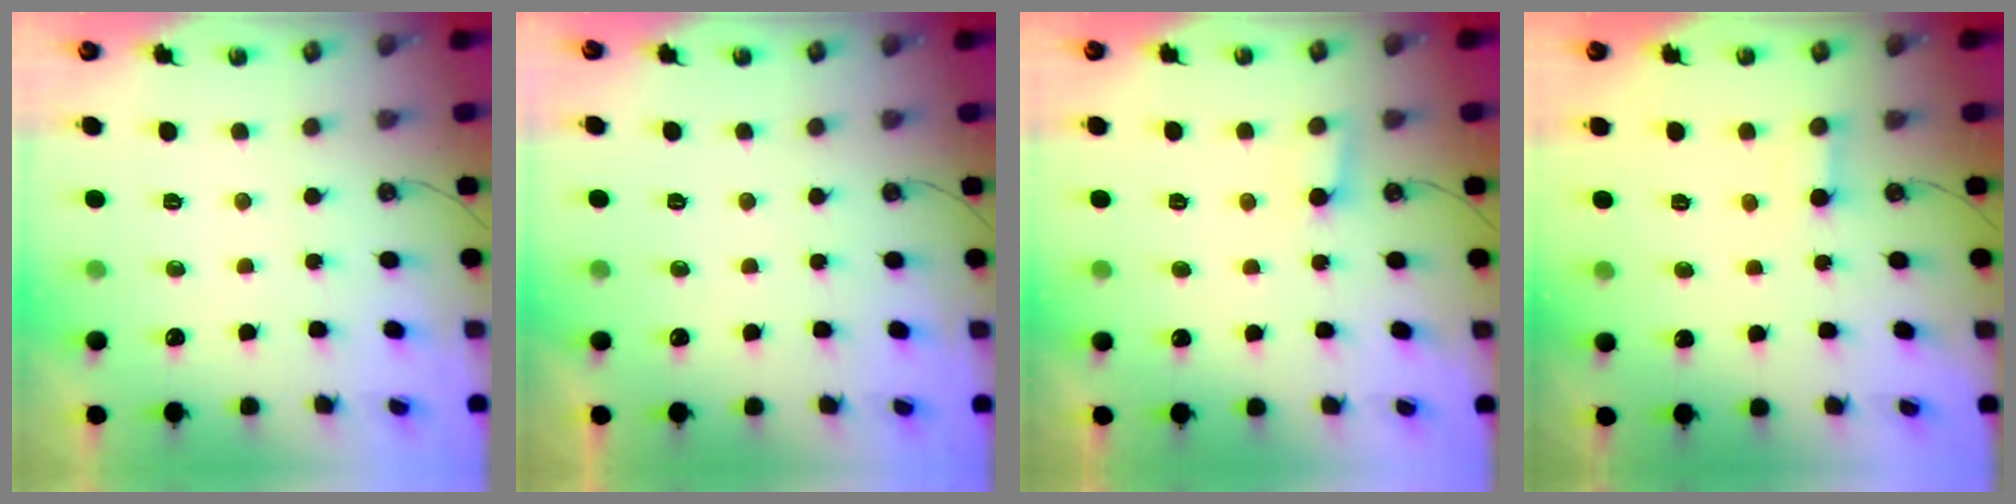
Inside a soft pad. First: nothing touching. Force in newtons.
{"total": 0.0}
{"total": 5.3, "press": 5.3, "slide": 0.4}
{"total": 2.3, "press": 2.3, "slide": 0.2}